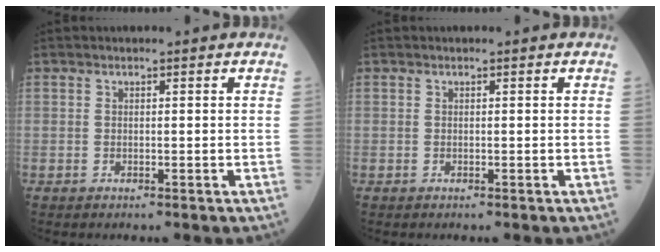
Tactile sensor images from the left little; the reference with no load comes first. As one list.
[{"total": 0.0}]